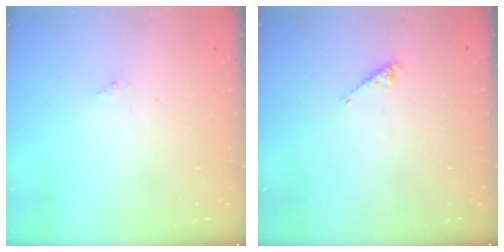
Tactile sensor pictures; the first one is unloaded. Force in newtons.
{"total": 2.9, "press": 2.9, "slide": 0.5}